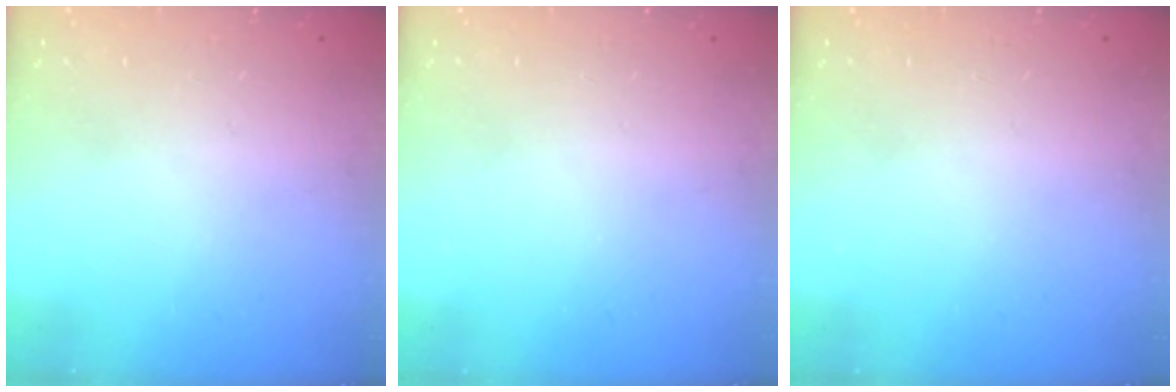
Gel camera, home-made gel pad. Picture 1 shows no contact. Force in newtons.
{"total": 0.0}
{"total": 0.0}